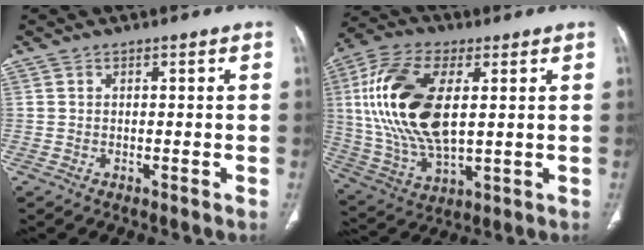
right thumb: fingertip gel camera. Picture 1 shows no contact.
{"total": 20.5, "force": [3.4, 10.2, 17.4], "torque": [-0.364, -0.007, 0.066]}